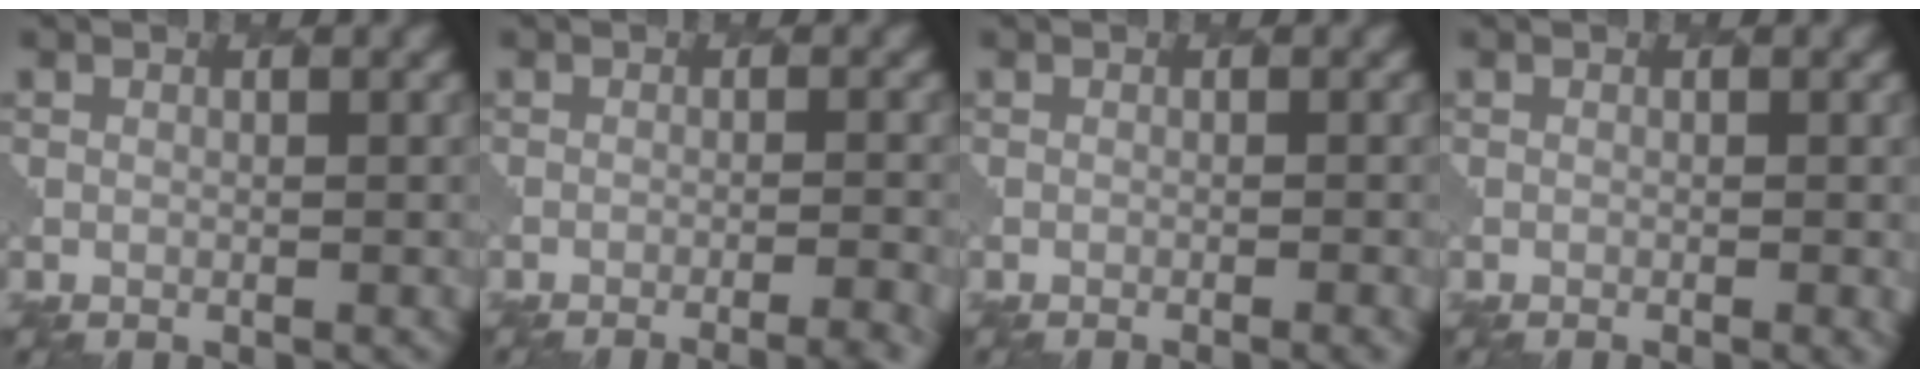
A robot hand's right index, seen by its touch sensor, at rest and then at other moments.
{"total": 5.0, "force": [-3.5, 1.5, 3.2], "torque": [-0.023, 0.006, -0.038]}
{"total": 2.1, "force": [-1.0, 0.7, 1.8], "torque": [-0.006, 0.011, -0.010]}
{"total": 1.7, "force": [-0.4, 0.6, 1.5], "torque": [-0.010, 0.001, -0.001]}